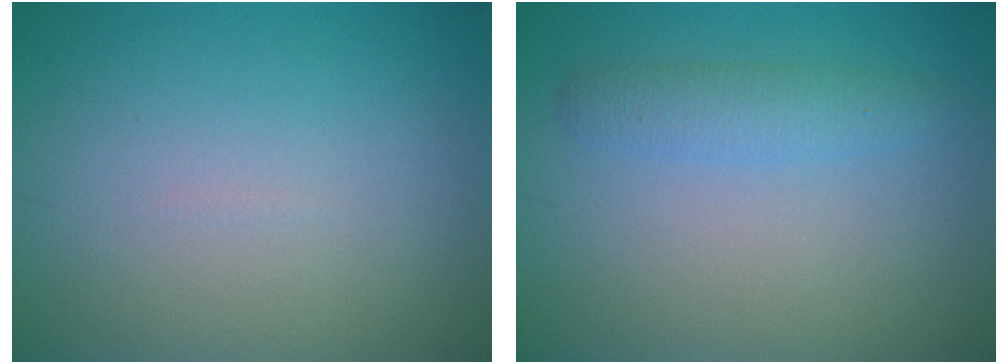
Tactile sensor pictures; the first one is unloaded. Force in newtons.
{"total": 2.2, "press": 2.2, "slide": 0.2}